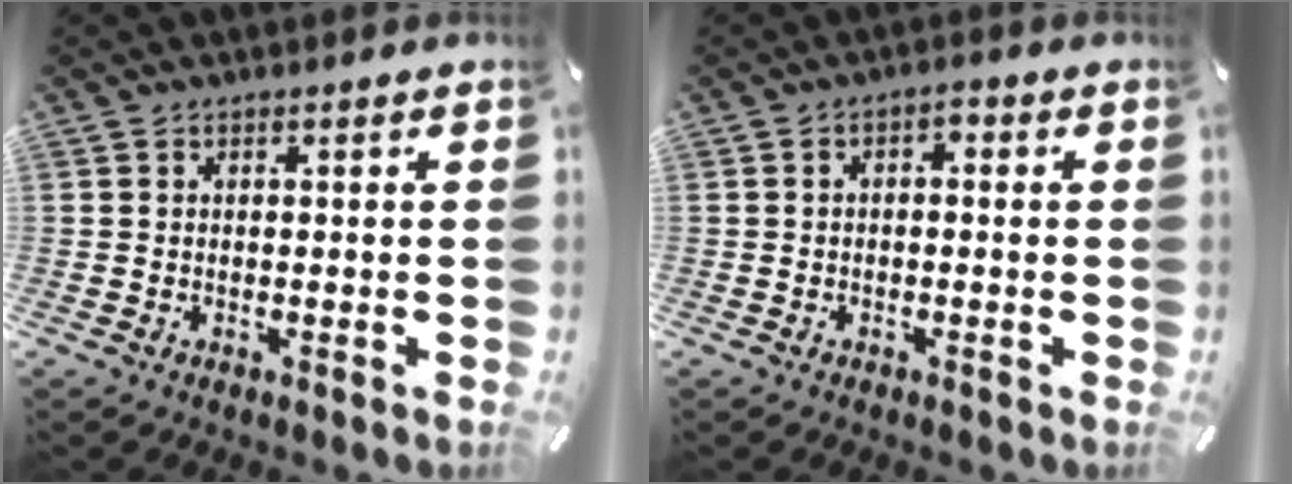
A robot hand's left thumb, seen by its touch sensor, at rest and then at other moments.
{"total": 1.7, "force": [-1.2, 0.8, 0.8], "torque": [-0.016, 0.010, -0.025]}